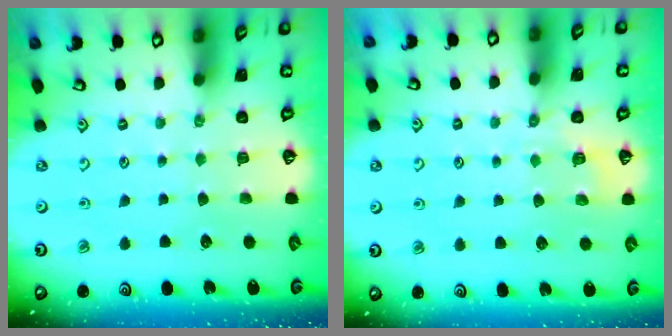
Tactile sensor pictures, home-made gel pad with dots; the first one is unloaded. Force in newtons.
{"total": 3.4, "press": 2.8, "slide": 1.9}